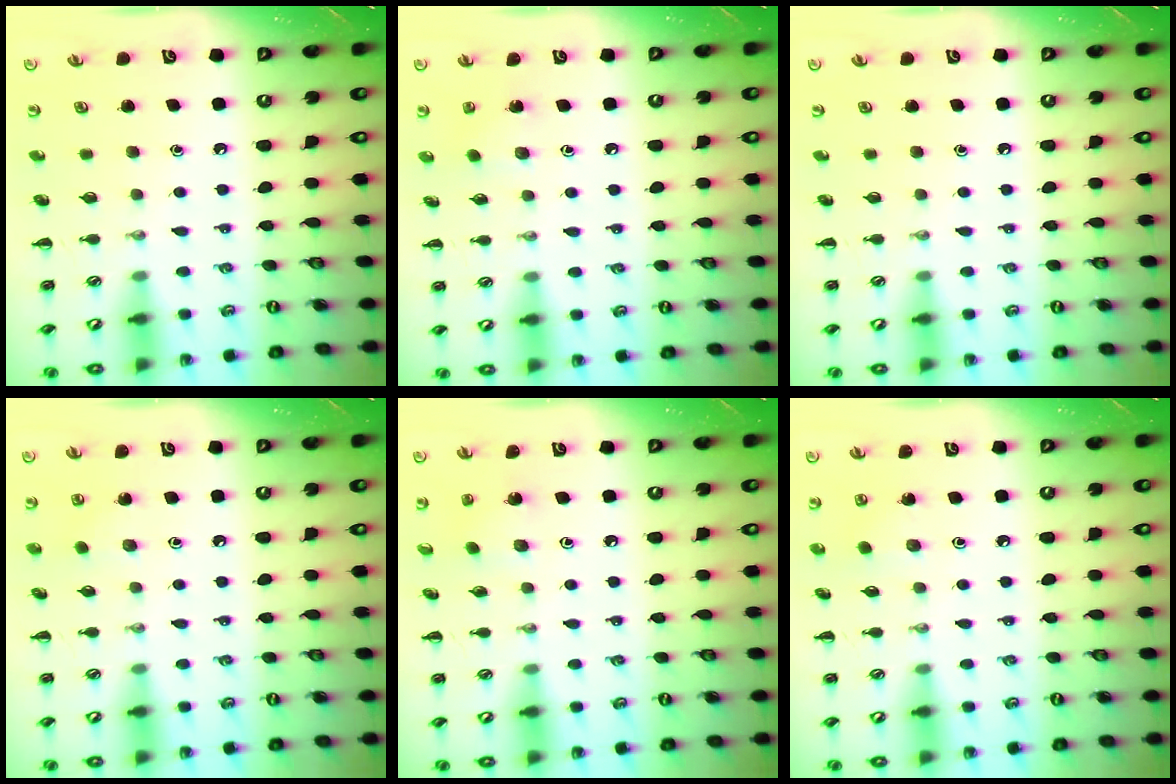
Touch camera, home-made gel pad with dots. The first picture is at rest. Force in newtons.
{"total": 4.0, "press": 3.8, "slide": 1.2}
{"total": 0.0}
{"total": 4.4, "press": 4.2, "slide": 1.1}
{"total": 1.8, "press": 1.6, "slide": 0.7}
{"total": 2.6, "press": 2.4, "slide": 0.8}